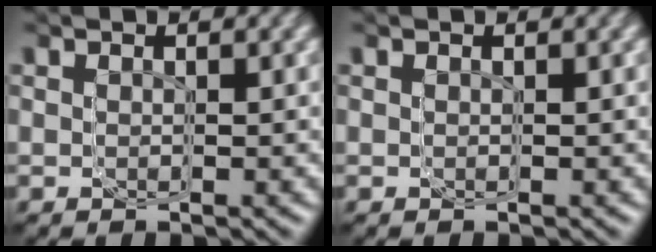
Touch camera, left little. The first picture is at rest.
{"total": 0.0}